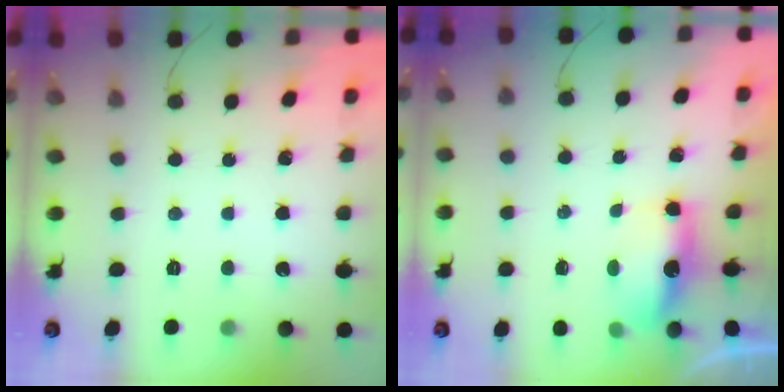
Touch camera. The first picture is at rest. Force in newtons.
{"total": 6.8, "press": 6.7, "slide": 0.8}